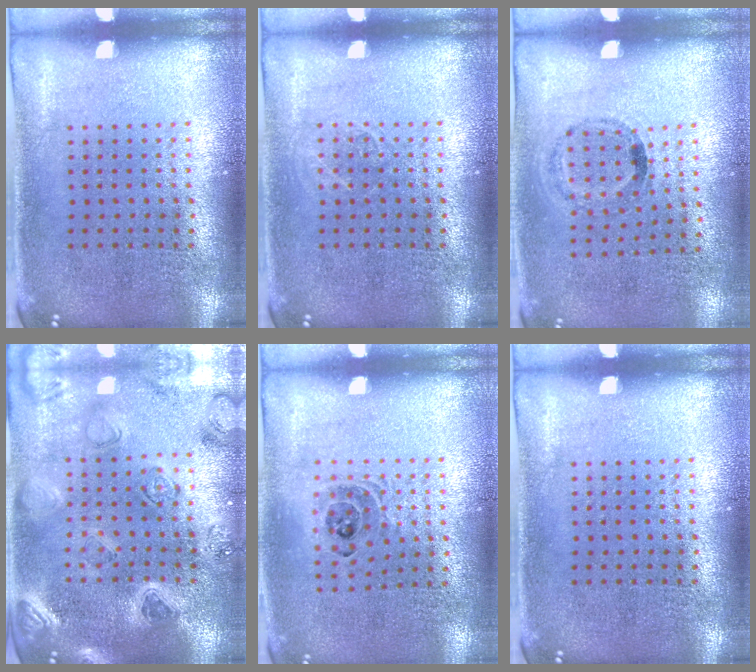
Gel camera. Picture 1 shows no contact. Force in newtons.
{"total": 0.9, "press": 0.8, "slide": 0.2}
{"total": 1.1, "press": 0.7, "slide": 0.9}
{"total": 2.2, "press": 2.2, "slide": 0.4}
{"total": 1.1, "press": 1.0, "slide": 0.4}
{"total": 0.0}